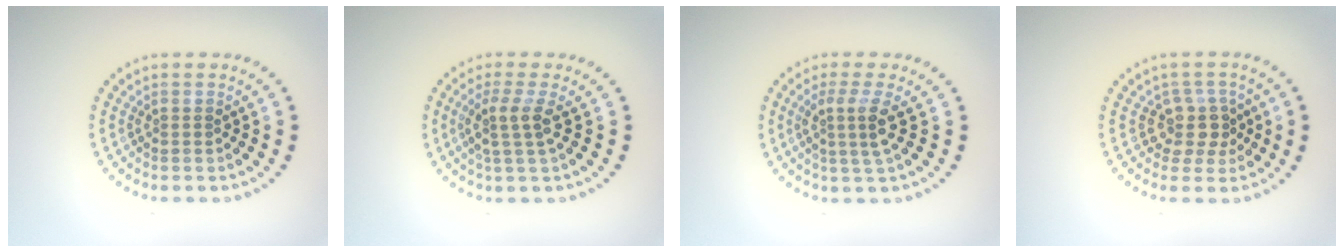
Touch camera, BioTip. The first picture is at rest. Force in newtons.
{"total": 2.6, "press": 2.0, "slide": 1.7}
{"total": 3.0, "press": 2.2, "slide": 2.0}
{"total": 2.7, "press": 2.1, "slide": 1.7}